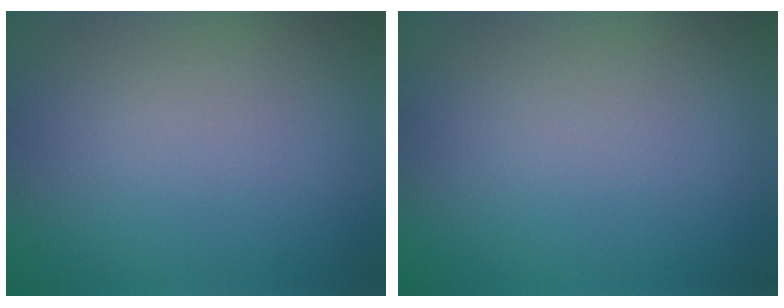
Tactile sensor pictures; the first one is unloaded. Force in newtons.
{"total": 0.0}